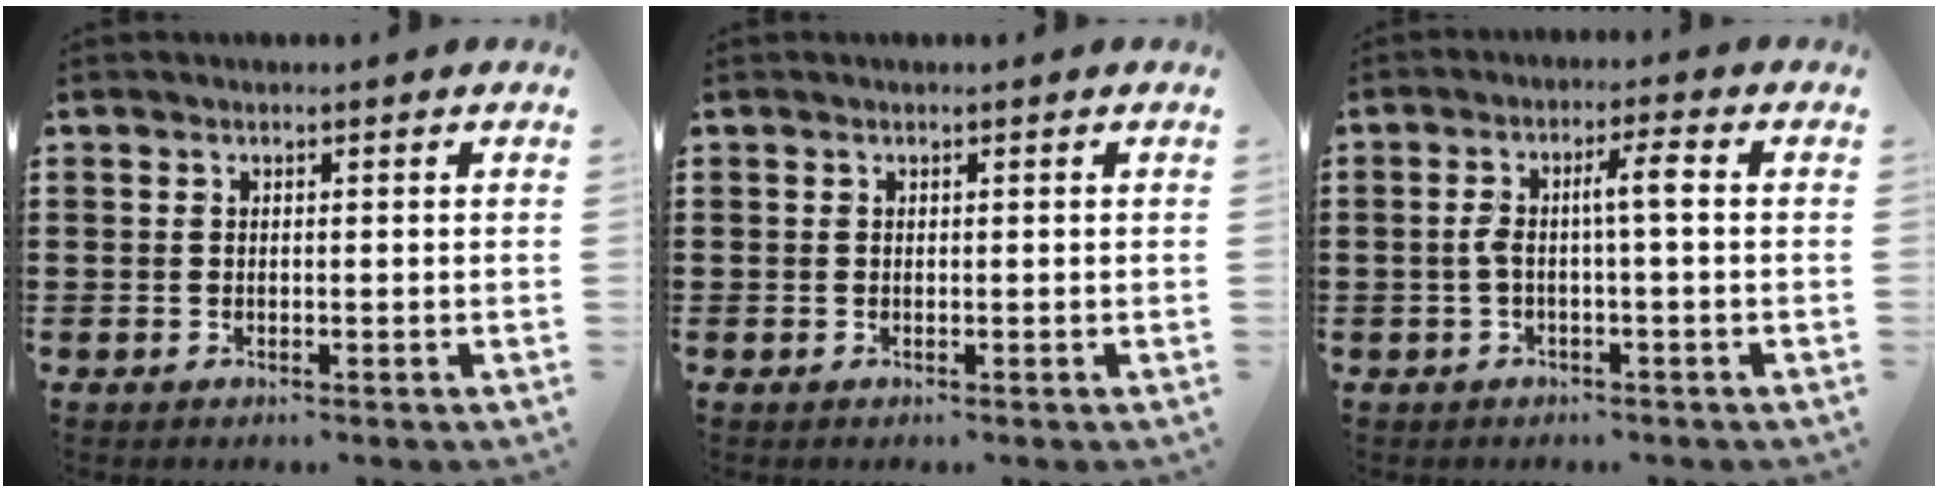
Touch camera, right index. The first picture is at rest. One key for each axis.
{"total": 0.0}
{"total": 4.3, "fx": -0.3, "fy": 0.4, "fz": 4.3, "tx": -0.088, "ty": 0.003, "tz": -0.015}